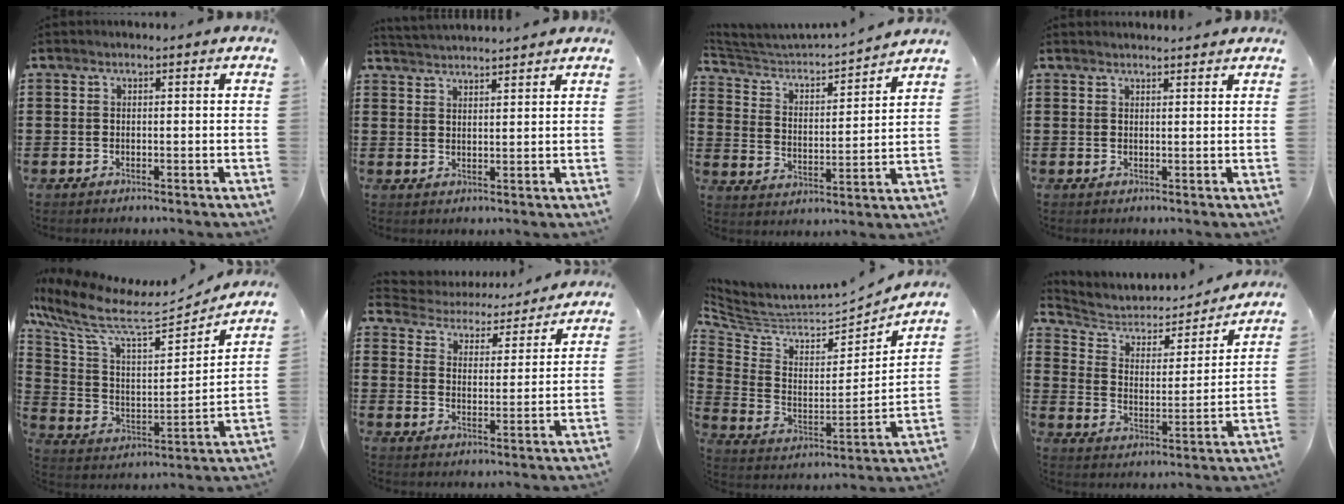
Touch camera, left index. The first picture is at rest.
{"total": 2.5, "force": [2.5, -0.4, -0.1], "torque": [-0.006, -0.008, 0.047]}
{"total": 3.5, "force": [3.2, 0.4, 1.1], "torque": [-0.047, -0.035, 0.044]}
{"total": 1.3, "force": [1.3, -0.1, 0.1], "torque": [-0.005, -0.002, 0.026]}
{"total": 9.6, "force": [8.0, 2.2, 4.8], "torque": [-0.130, -0.058, 0.133]}
{"total": 4.0, "force": [4.0, 0.2, -0.1], "torque": [-0.026, -0.036, 0.061]}
{"total": 4.6, "force": [4.4, 1.2, 0.8], "torque": [-0.047, -0.048, 0.074]}
{"total": 4.2, "force": [3.6, 2.0, 0.9], "torque": [-0.044, -0.029, 0.054]}